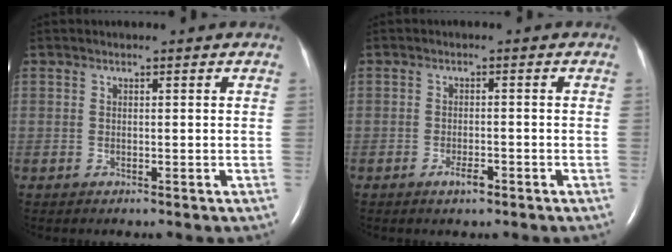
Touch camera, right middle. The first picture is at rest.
{"total": 2.0, "force": [-1.3, 0.5, 1.4], "torque": [-0.030, -0.001, -0.020]}